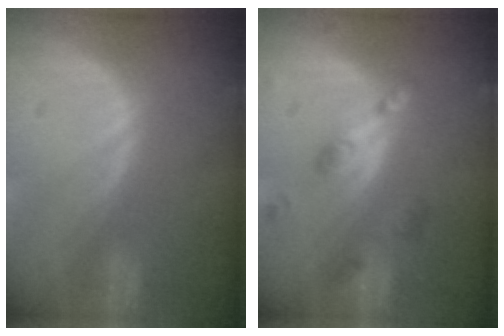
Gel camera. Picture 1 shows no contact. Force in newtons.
{"total": 5.1, "press": 5.1, "slide": 0.4}